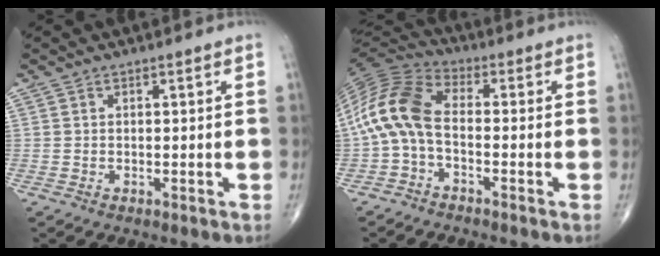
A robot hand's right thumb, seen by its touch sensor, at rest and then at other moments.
{"total": 12.1, "force": [-1.7, 6.5, 10.0], "torque": [-0.207, 0.037, -0.048]}